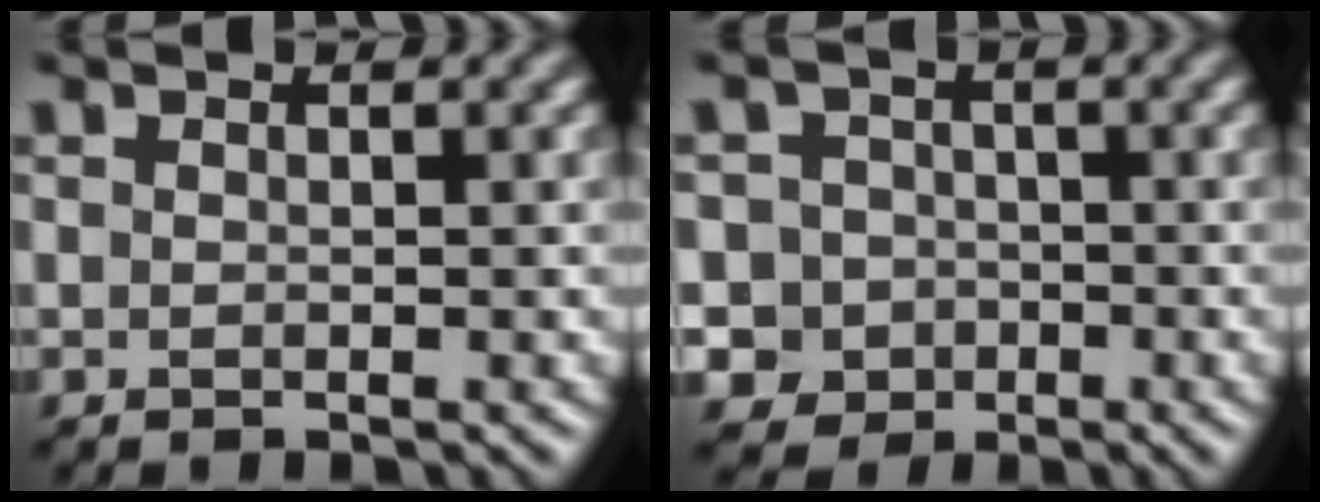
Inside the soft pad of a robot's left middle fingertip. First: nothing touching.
{"total": 6.1, "force": [-1.8, 5.8, 1.1], "torque": [-0.012, 0.010, -0.061]}